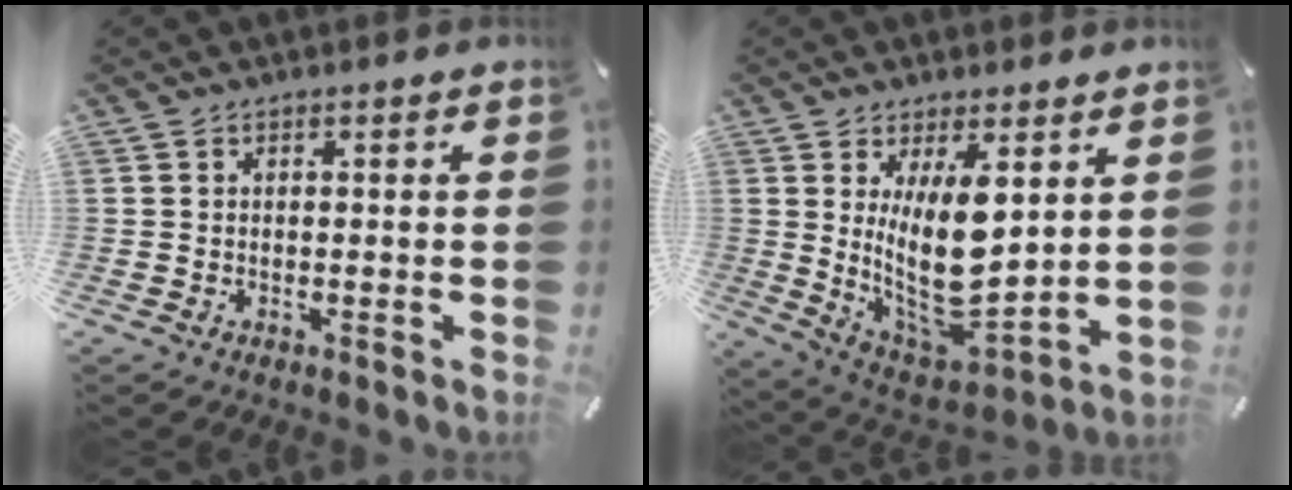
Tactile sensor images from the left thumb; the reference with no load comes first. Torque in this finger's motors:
{"motor_torque": [0.18, 1.30, 2.35, -0.43, 0.27]}